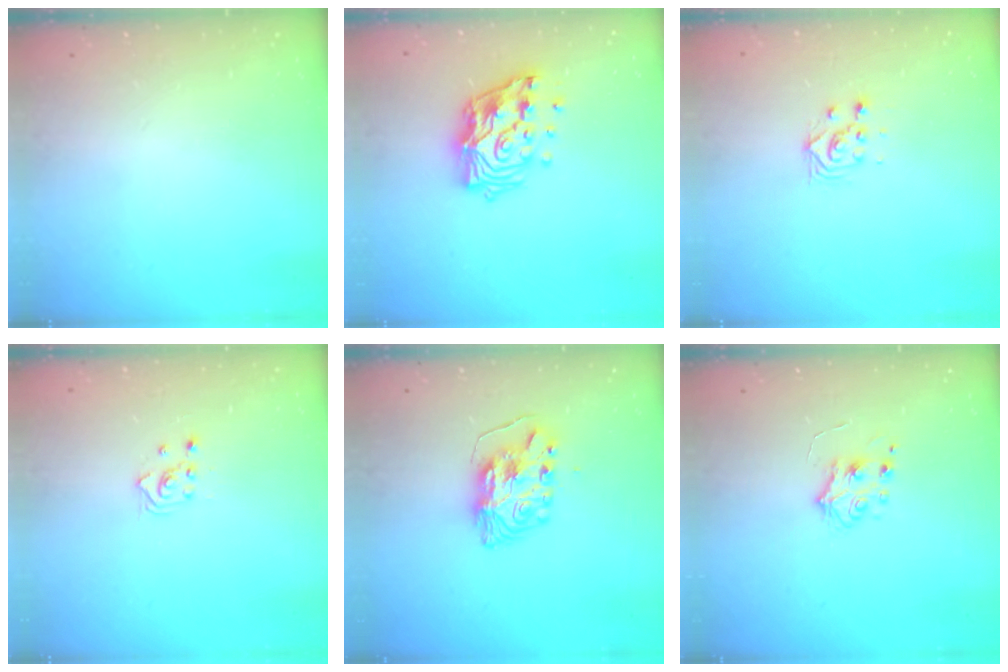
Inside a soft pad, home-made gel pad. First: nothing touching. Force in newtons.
{"total": 16.1, "press": 16.0, "slide": 2.3}
{"total": 3.7, "press": 3.7, "slide": 0.2}
{"total": 2.3, "press": 2.3, "slide": 0.3}
{"total": 8.1, "press": 8.1, "slide": 0.9}
{"total": 5.3, "press": 5.2, "slide": 1.0}